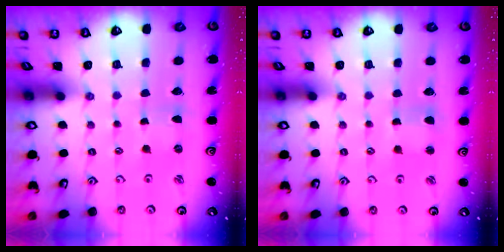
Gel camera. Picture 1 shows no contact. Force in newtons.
{"total": 1.0, "press": 1.0, "slide": 0.2}